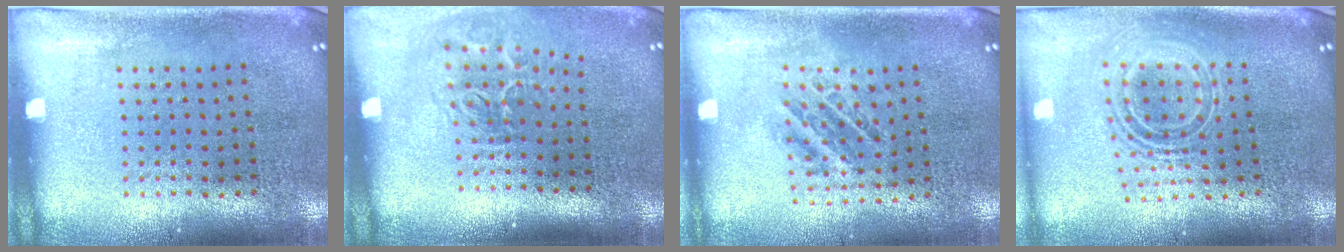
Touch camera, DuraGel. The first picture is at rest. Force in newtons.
{"total": 2.0, "press": 1.3, "slide": 1.5}
{"total": 1.0, "press": 1.0, "slide": 0.2}
{"total": 2.2, "press": 1.6, "slide": 1.5}